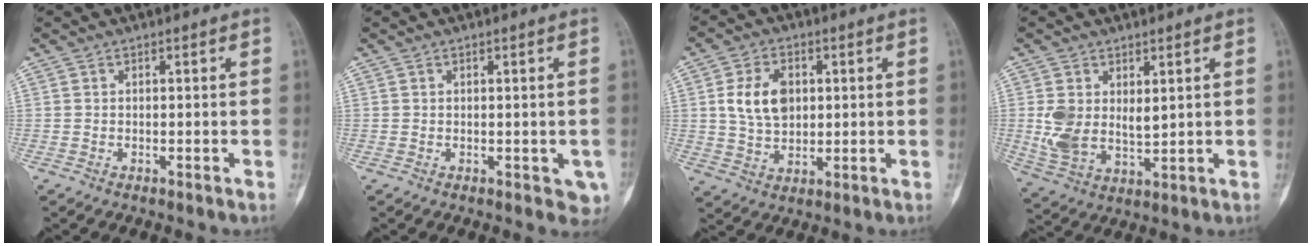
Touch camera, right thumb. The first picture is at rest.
{"total": 2.7, "force": [-0.3, 1.7, 2.1], "torque": [-0.005, -0.001, 0.000]}
{"total": 9.4, "force": [1.8, 6.5, 6.6], "torque": [-0.104, -0.004, 0.038]}
{"total": 8.5, "force": [1.8, 5.6, 6.2], "torque": [-0.112, -0.015, 0.050]}